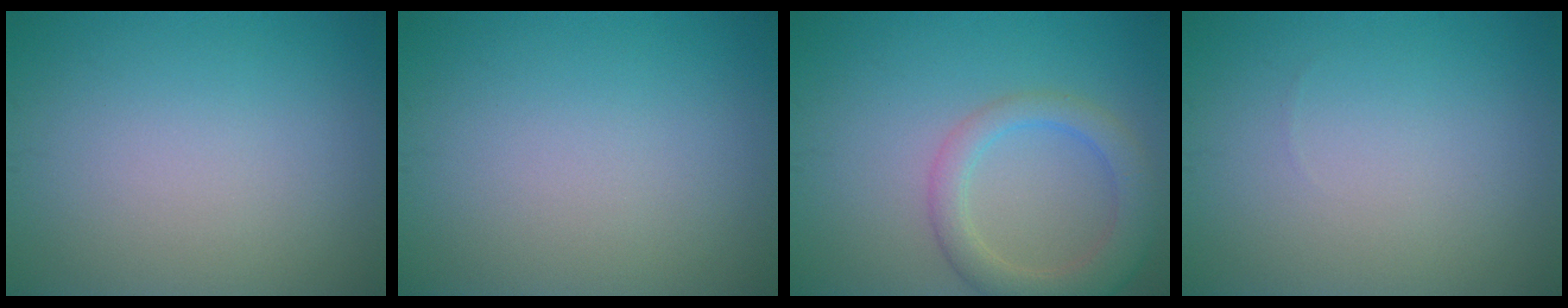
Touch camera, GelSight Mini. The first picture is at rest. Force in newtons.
{"total": 0.0}
{"total": 4.2, "press": 4.2, "slide": 0.2}
{"total": 0.0}